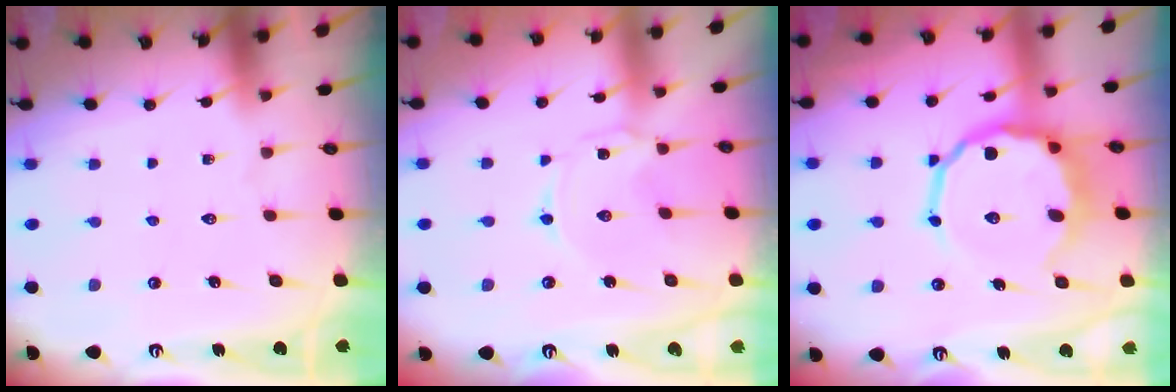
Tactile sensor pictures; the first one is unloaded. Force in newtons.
{"total": 0.0}
{"total": 12.4, "press": 11.9, "slide": 3.5}